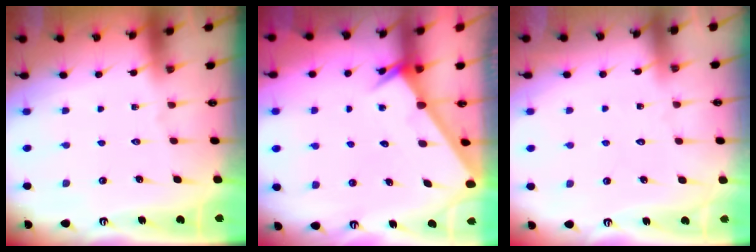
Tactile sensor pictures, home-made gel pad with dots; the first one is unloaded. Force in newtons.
{"total": 2.6, "press": 2.6, "slide": 0.0}
{"total": 3.5, "press": 3.5, "slide": 0.2}